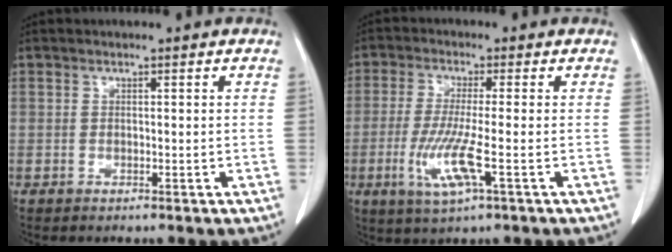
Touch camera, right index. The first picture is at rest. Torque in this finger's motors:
{"motor_torque": [0.53, 0.00, 0.35, 0.11]}